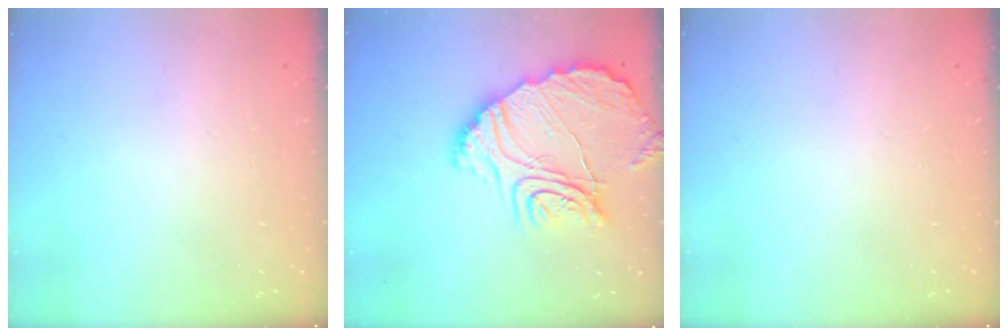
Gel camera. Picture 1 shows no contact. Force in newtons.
{"total": 19.6, "press": 19.5, "slide": 2.0}
{"total": 0.0}